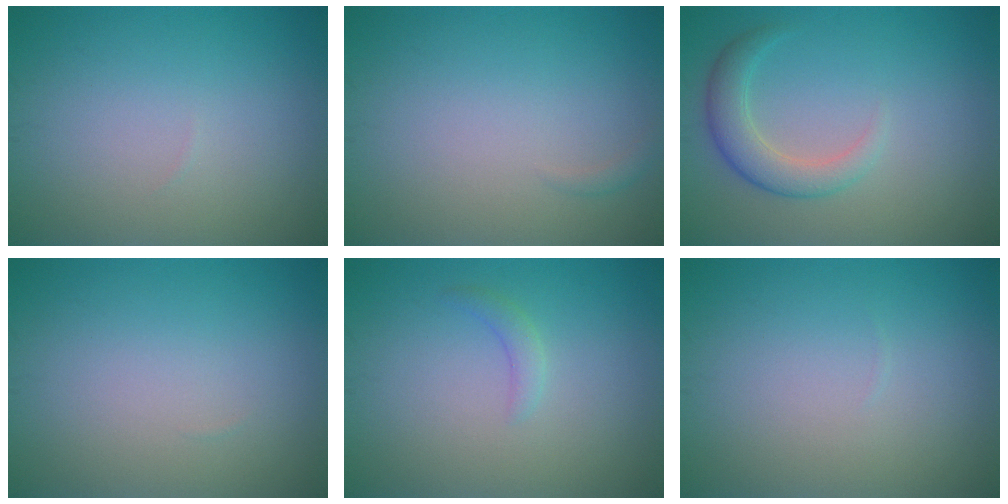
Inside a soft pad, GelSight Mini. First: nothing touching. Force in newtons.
{"total": 0.5, "press": 0.5, "slide": 0.0}
{"total": 3.2, "press": 3.2, "slide": 0.2}
{"total": 0.0}
{"total": 1.2, "press": 1.2, "slide": 0.1}
{"total": 0.0}